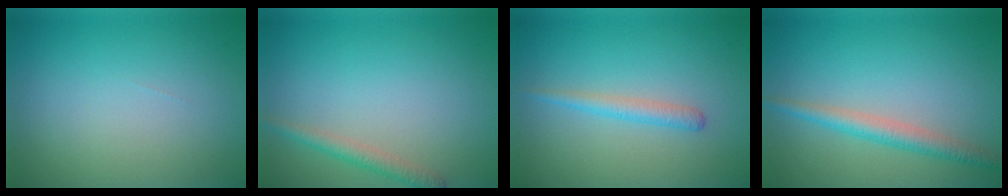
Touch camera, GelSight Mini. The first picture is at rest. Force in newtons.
{"total": 1.8, "press": 1.8, "slide": 0.1}
{"total": 1.7, "press": 1.7, "slide": 0.1}
{"total": 2.8, "press": 2.8, "slide": 0.1}